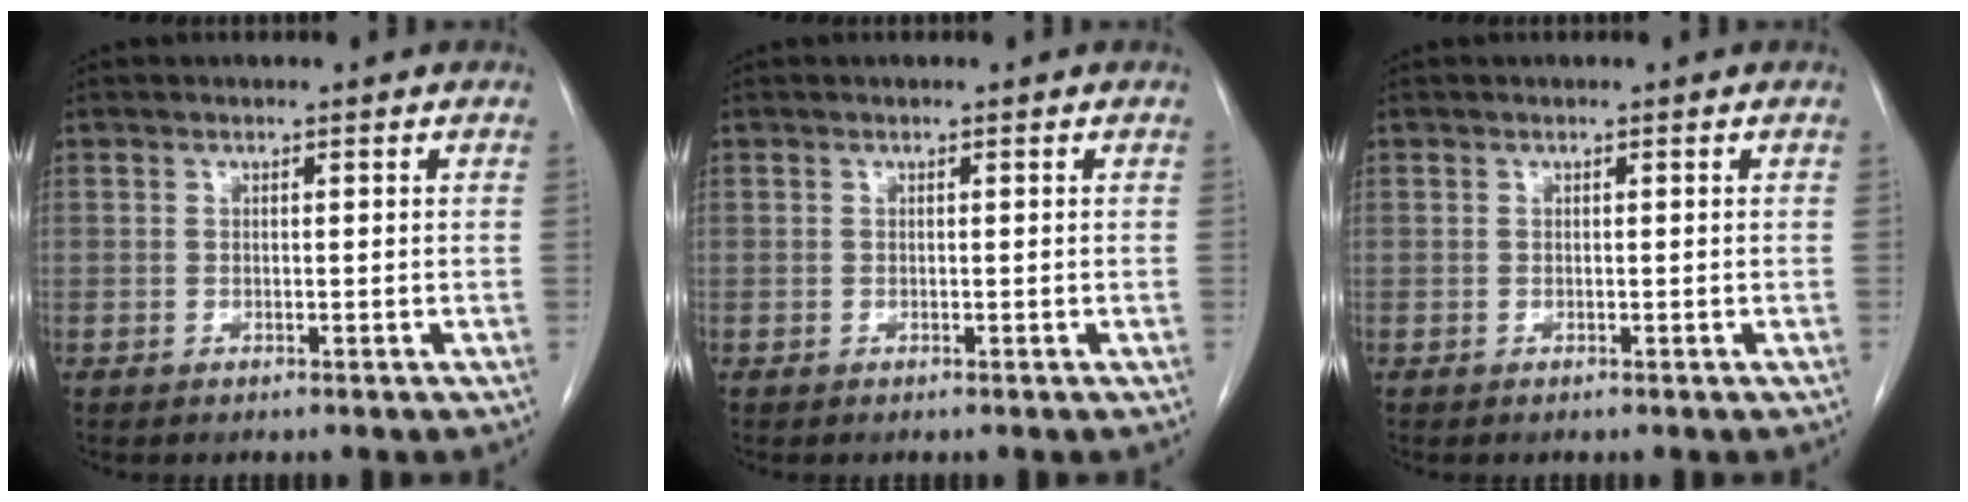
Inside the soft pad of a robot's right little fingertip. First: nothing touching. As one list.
[{"total": 0.0}, {"total": 0.0}]